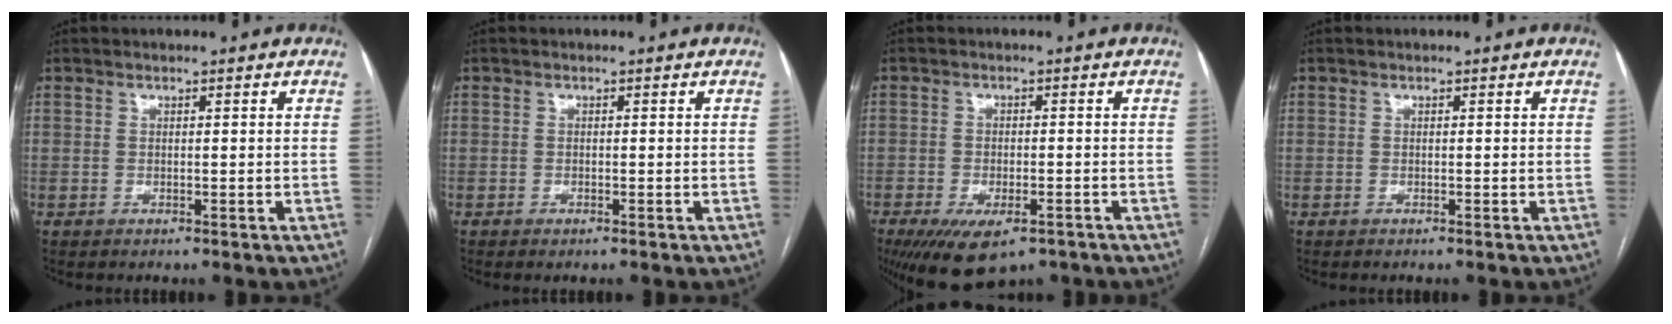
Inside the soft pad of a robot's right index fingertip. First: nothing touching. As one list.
[{"total": 0.6, "force": [-0.5, 0.1, 0.4], "torque": [-0.008, -0.001, -0.006]}, {"total": 10.3, "force": [-6.6, 4.3, 6.6], "torque": [-0.116, -0.014, -0.100]}, {"total": 0.0}]